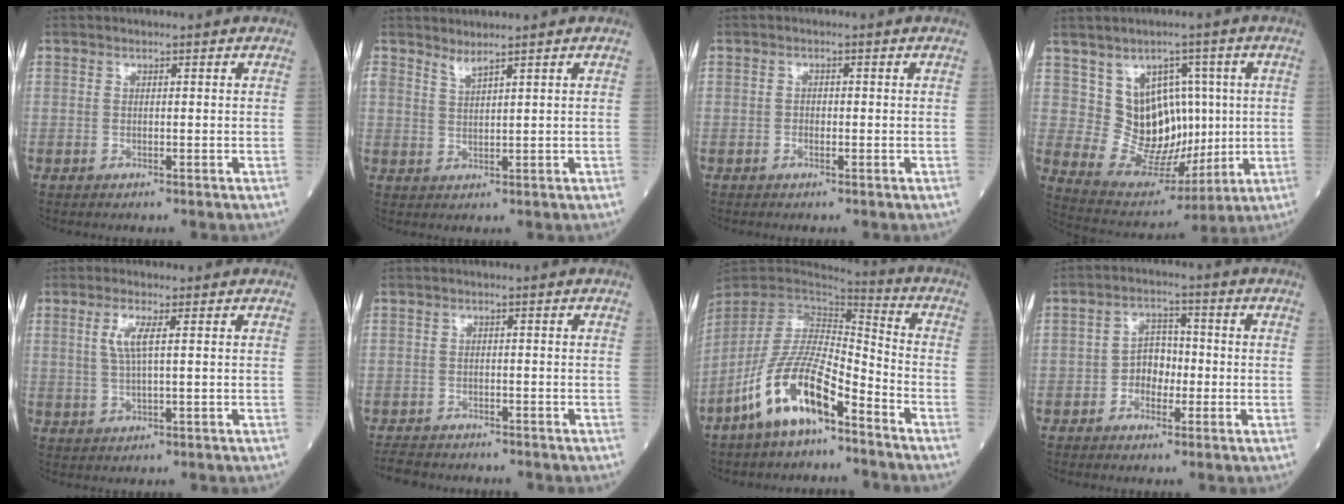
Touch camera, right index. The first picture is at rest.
{"total": 1.9, "force": [1.8, -0.3, 0.6], "torque": [-0.011, -0.008, 0.038]}
{"total": 1.0, "force": [-0.3, 0.7, 0.6], "torque": [-0.008, 0.002, -0.007]}
{"total": 11.4, "force": [2.3, 8.4, 7.2], "torque": [-0.113, 0.024, 0.063]}
{"total": 3.6, "force": [1.0, 0.3, 3.5], "torque": [-0.078, 0.001, 0.021]}
{"total": 5.1, "force": [-4.7, 1.7, 1.0], "torque": [-0.015, -0.009, -0.078]}
{"total": 13.1, "force": [-7.9, 3.5, 9.8], "torque": [-0.201, -0.005, -0.153]}
{"total": 4.6, "force": [-1.2, 3.1, 3.1], "torque": [-0.045, 0.015, -0.026]}